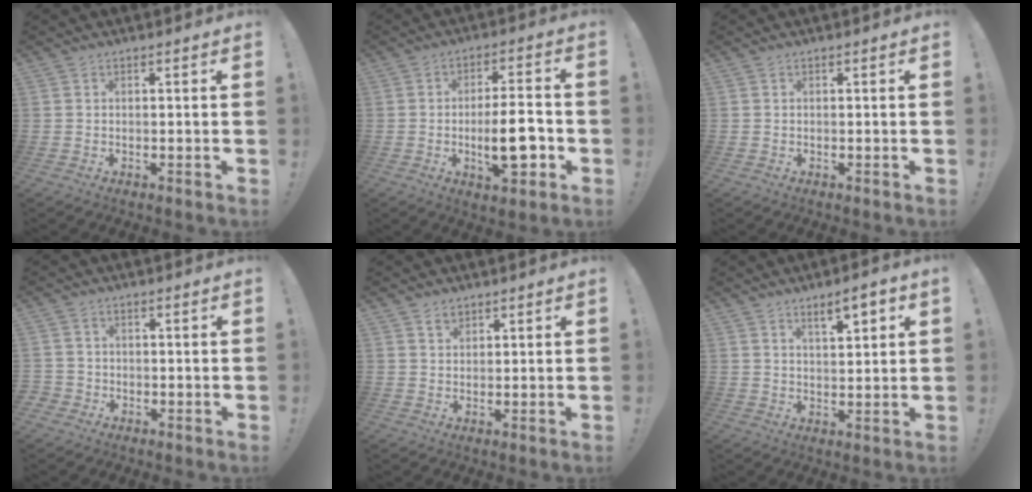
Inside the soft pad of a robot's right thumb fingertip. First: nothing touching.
{"total": 12.5, "force": [-3.1, 4.0, 11.4], "torque": [-0.185, 0.003, -0.056]}
{"total": 0.0}
{"total": 2.3, "force": [-1.0, 2.0, 0.6], "torque": [-0.017, 0.007, -0.016]}
{"total": 2.6, "force": [2.0, 1.5, 0.6], "torque": [0.003, -0.013, 0.033]}
{"total": 6.0, "force": [3.7, 1.5, 4.4], "torque": [-0.060, -0.019, 0.058]}